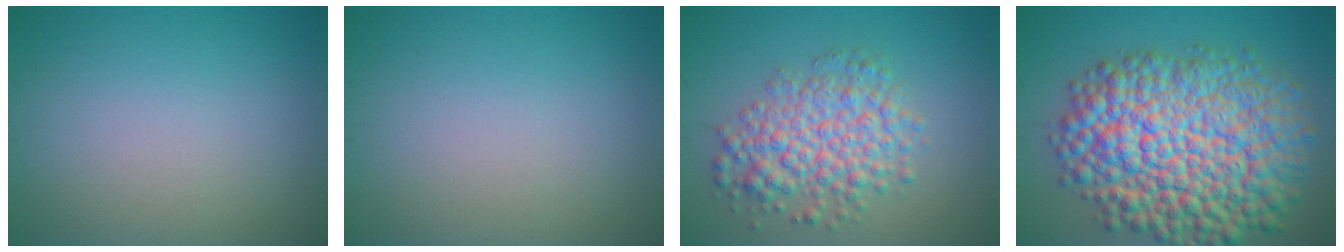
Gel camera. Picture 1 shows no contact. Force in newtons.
{"total": 0.0}
{"total": 5.7, "press": 5.7, "slide": 0.1}
{"total": 15.5, "press": 15.5, "slide": 0.5}